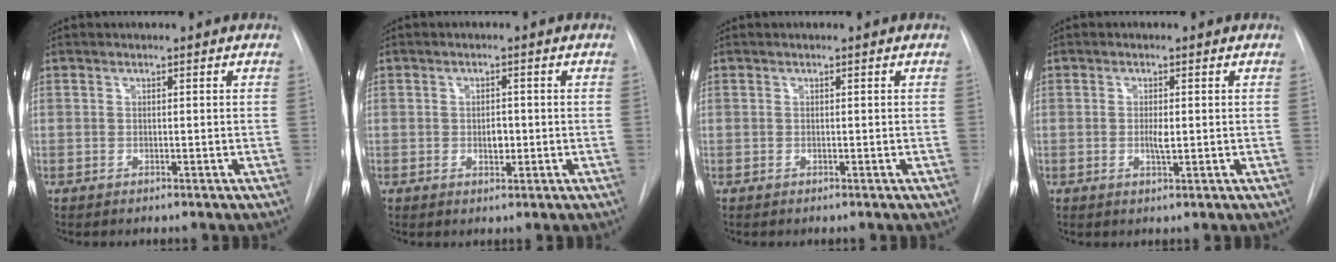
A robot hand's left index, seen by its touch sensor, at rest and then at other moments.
{"total": 2.4, "force": [-0.3, 1.4, 1.9], "torque": [-0.029, 0.001, -0.003]}
{"total": 0.0}
{"total": 2.1, "force": [-0.1, 0.5, 2.0], "torque": [-0.040, -0.002, -0.001]}